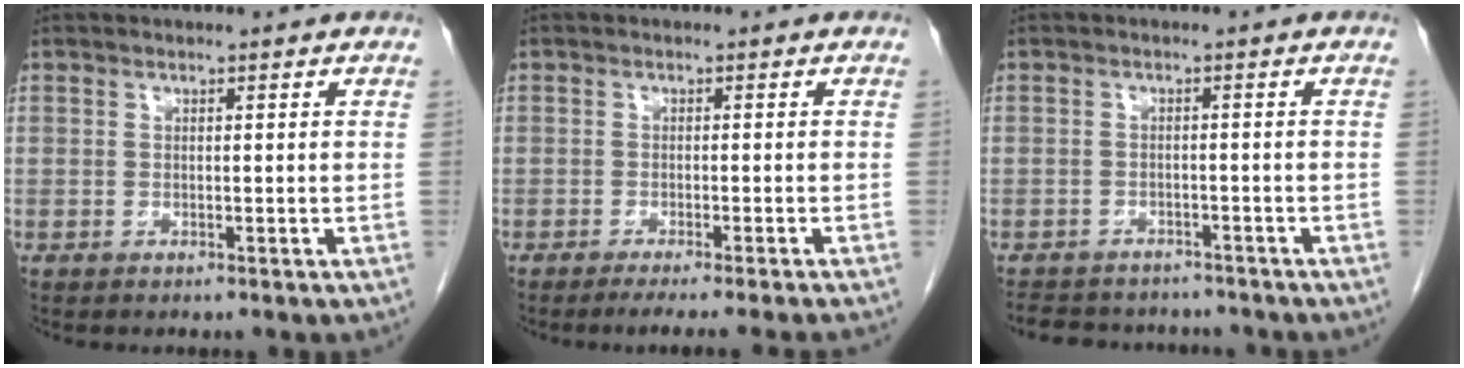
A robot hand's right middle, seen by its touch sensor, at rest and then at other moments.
{"total": 7.8, "force": [-6.7, -1.2, 3.7], "torque": [-0.025, -0.018, -0.093]}
{"total": 10.2, "force": [-9.2, 3.5, 2.7], "torque": [-0.056, 0.007, -0.117]}